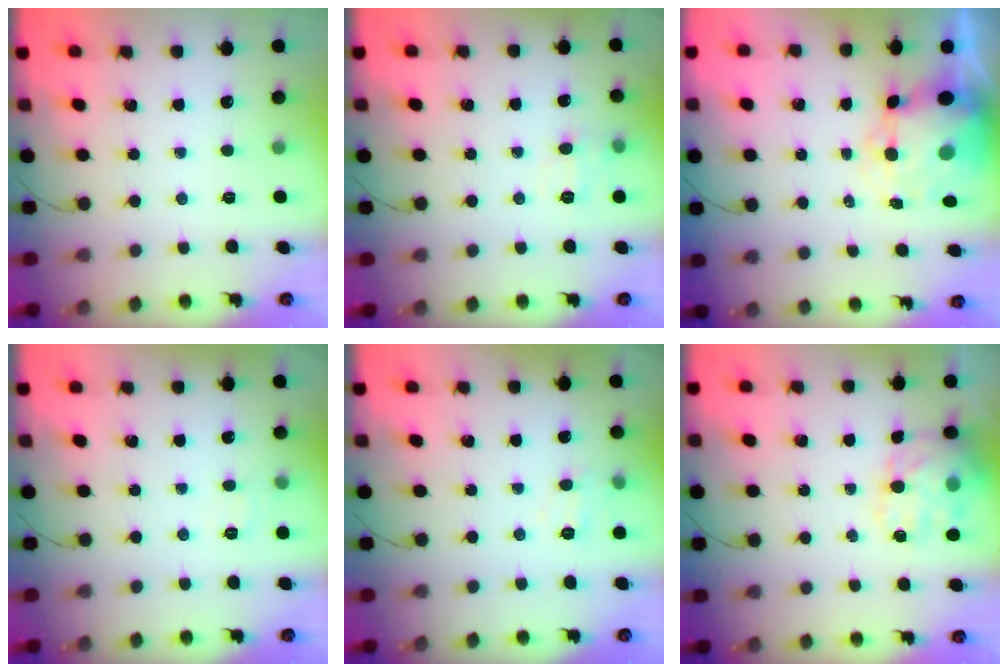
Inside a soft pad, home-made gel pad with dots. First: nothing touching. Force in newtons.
{"total": 7.8, "press": 7.6, "slide": 1.7}
{"total": 9.4, "press": 9.0, "slide": 2.5}
{"total": 5.6, "press": 5.4, "slide": 1.3}
{"total": 4.8, "press": 4.6, "slide": 1.2}
{"total": 13.1, "press": 12.8, "slide": 2.8}